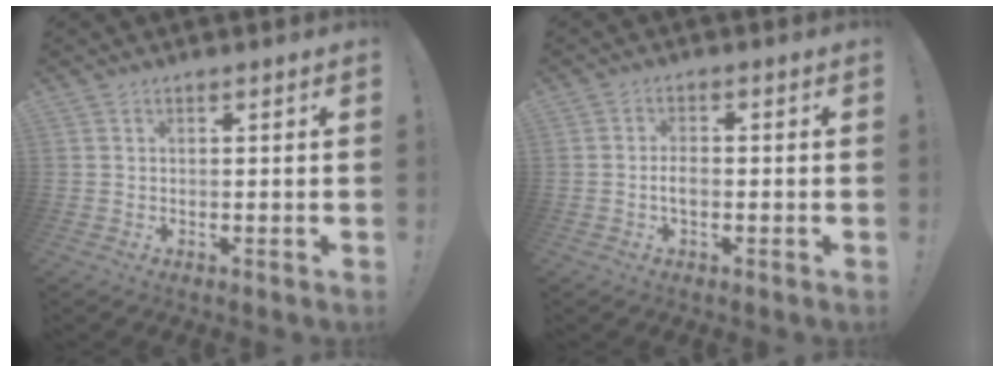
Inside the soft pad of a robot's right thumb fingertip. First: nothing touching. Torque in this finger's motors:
{"motor_torque": [0.49, 0.59, 0.16, -0.45, 0.21]}